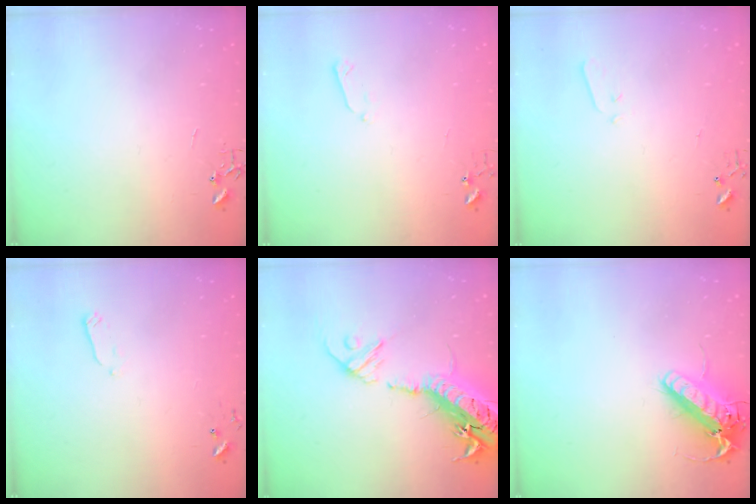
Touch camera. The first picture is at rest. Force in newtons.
{"total": 3.3, "press": 3.2, "slide": 0.6}
{"total": 3.3, "press": 3.2, "slide": 0.6}
{"total": 3.5, "press": 3.4, "slide": 1.0}
{"total": 23.7, "press": 23.1, "slide": 5.3}
{"total": 15.9, "press": 15.7, "slide": 2.8}